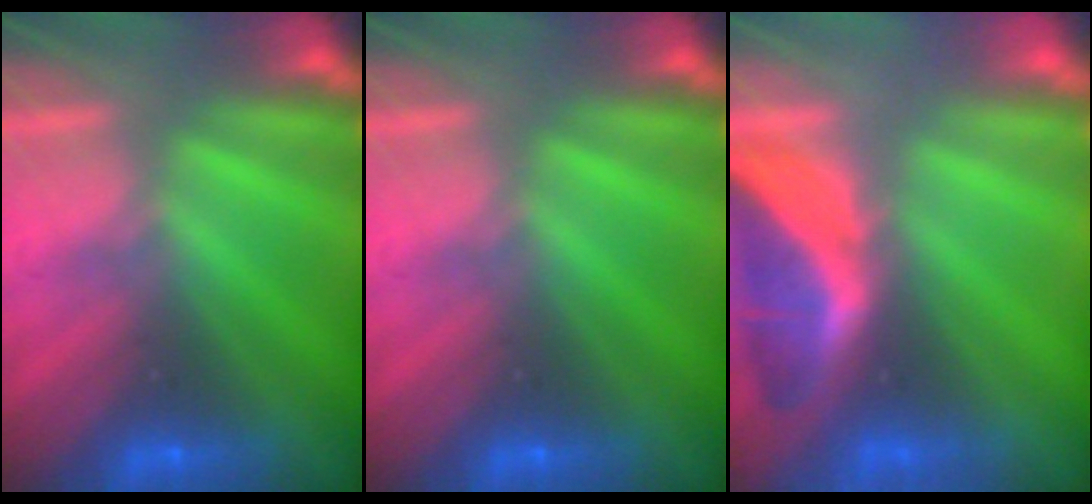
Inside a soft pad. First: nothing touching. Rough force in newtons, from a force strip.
{"total": 0.0}
{"total": 1.8}